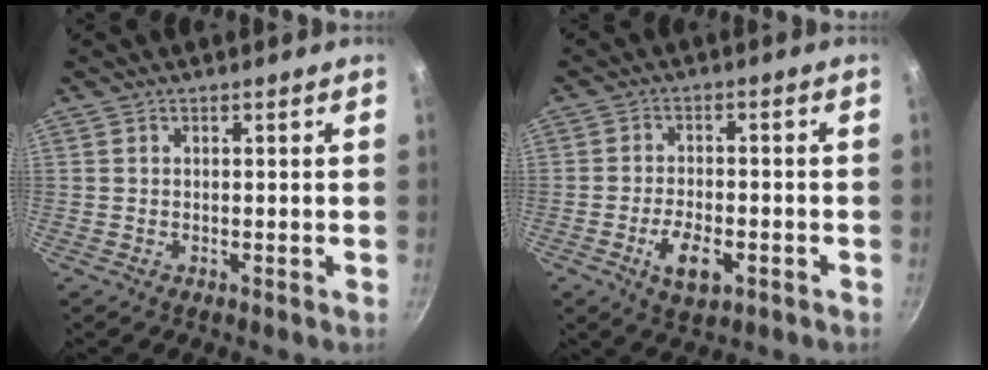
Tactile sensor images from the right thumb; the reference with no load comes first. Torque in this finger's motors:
{"motor_torque": [-0.17, 0.23, -0.05, 0.04, 0.16]}